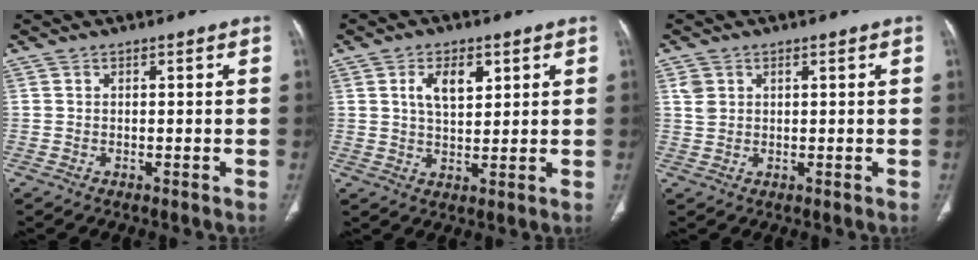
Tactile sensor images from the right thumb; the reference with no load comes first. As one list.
[{"total": 6.4, "force": [2.5, 3.5, 4.8], "torque": [-0.071, -0.012, 0.047]}, {"total": 2.4, "force": [1.0, 1.9, 1.1], "torque": [-0.017, -0.003, 0.025]}]